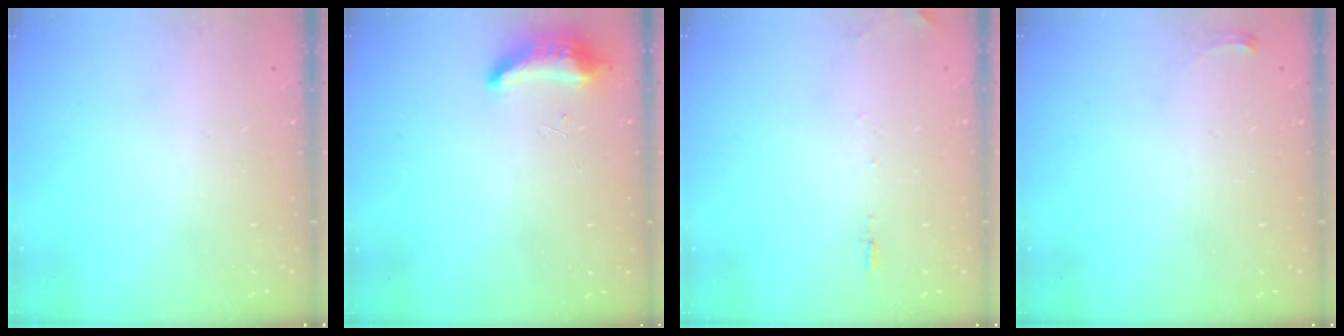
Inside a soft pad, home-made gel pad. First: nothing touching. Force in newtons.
{"total": 8.5, "press": 8.3, "slide": 2.0}
{"total": 5.6, "press": 5.3, "slide": 1.8}
{"total": 2.8, "press": 2.8, "slide": 0.4}